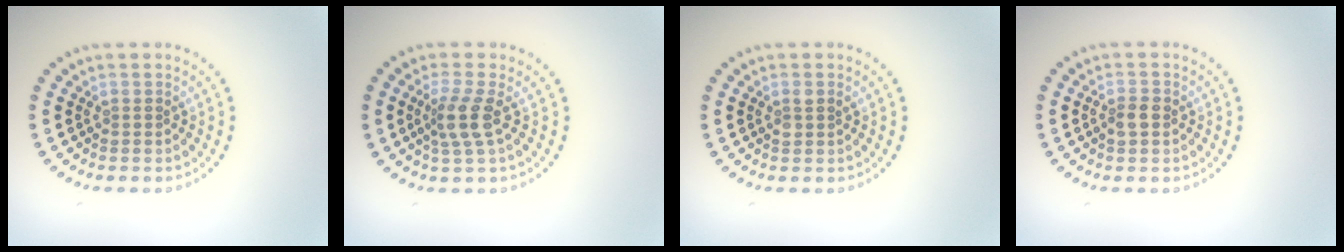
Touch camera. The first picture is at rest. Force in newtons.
{"total": 2.7, "press": 2.1, "slide": 1.7}
{"total": 1.2, "press": 1.0, "slide": 0.5}
{"total": 1.6, "press": 1.6, "slide": 0.3}